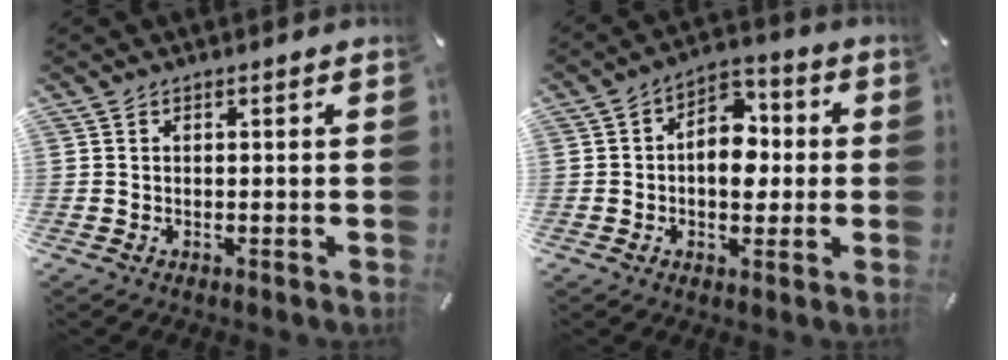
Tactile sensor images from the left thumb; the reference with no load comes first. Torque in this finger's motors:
{"motor_torque": [0.17, 0.47, 0.90, -0.05, 0.13]}